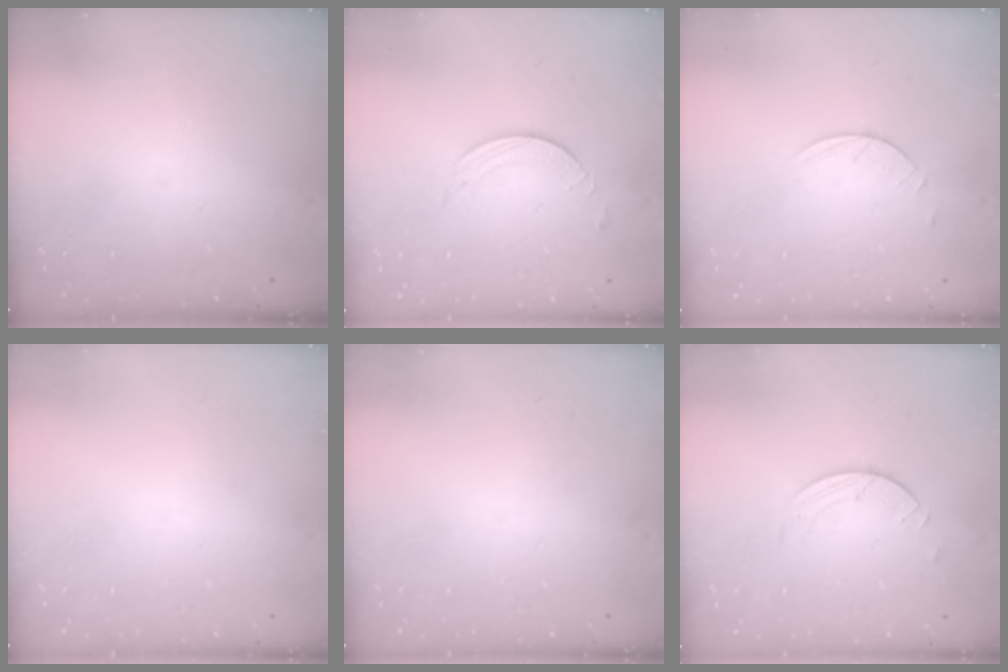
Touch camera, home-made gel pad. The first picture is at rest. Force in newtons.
{"total": 1.9, "press": 1.9, "slide": 0.2}
{"total": 2.9, "press": 2.8, "slide": 0.3}
{"total": 0.0}
{"total": 0.0}
{"total": 1.5, "press": 1.5, "slide": 0.1}